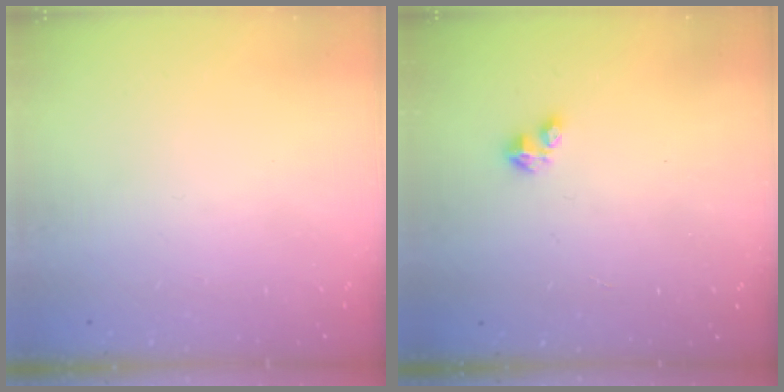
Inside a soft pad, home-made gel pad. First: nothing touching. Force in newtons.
{"total": 1.6, "press": 1.6, "slide": 0.4}